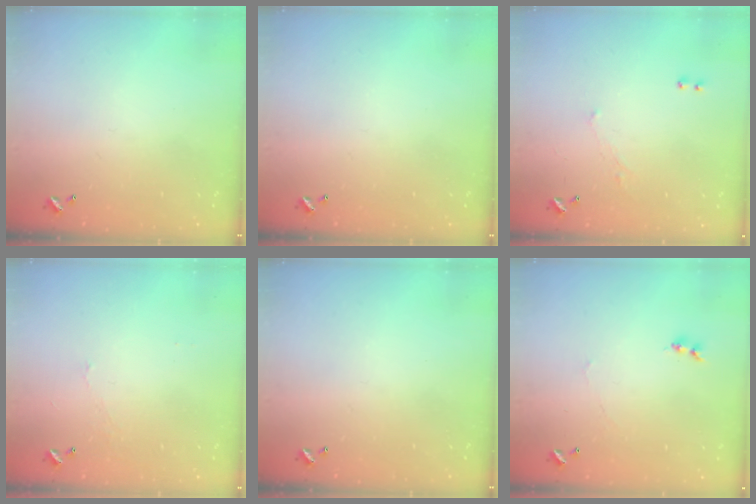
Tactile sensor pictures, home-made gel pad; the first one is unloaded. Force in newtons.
{"total": 0.0}
{"total": 1.2, "press": 0.8, "slide": 0.9}
{"total": 0.0}
{"total": 0.0}
{"total": 1.2, "press": 1.1, "slide": 0.3}